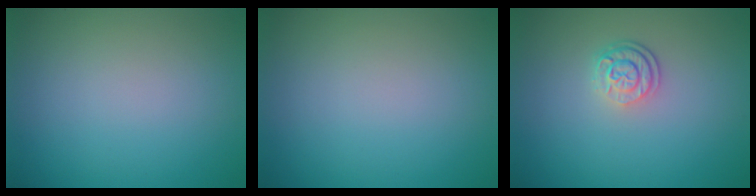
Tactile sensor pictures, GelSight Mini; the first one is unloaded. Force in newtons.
{"total": 0.0}
{"total": 2.6, "press": 1.9, "slide": 1.7}